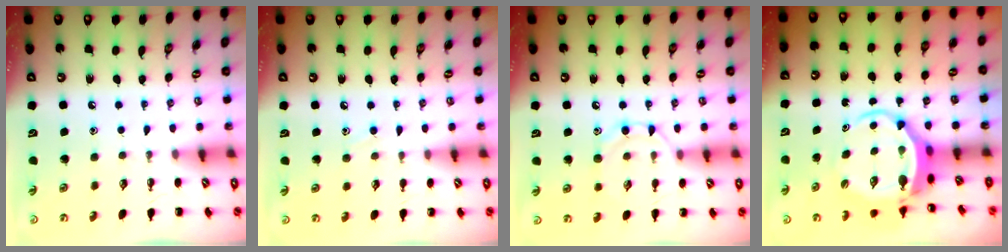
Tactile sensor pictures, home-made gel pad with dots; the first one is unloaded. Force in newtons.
{"total": 6.5, "press": 6.1, "slide": 2.4}
{"total": 8.2, "press": 8.1, "slide": 1.2}
{"total": 6.7, "press": 6.5, "slide": 1.6}